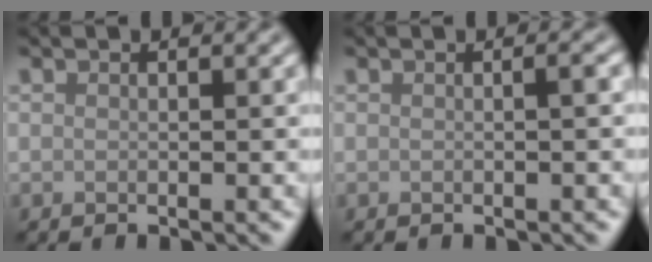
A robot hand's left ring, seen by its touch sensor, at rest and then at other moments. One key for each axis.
{"total": 0.9, "fx": 0.0, "fy": 0.2, "fz": 0.9, "tx": -0.008, "ty": 0.005, "tz": 0.000}